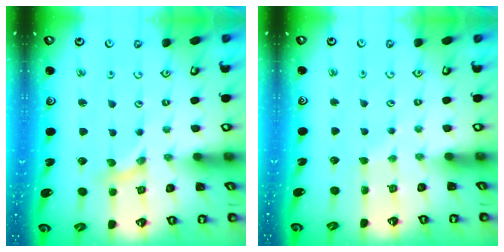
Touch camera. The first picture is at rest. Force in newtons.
{"total": 1.6, "press": 1.6, "slide": 0.2}